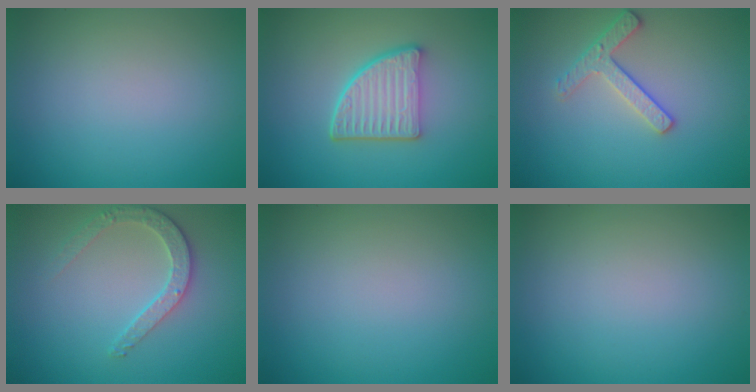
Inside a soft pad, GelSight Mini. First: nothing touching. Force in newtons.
{"total": 5.0, "press": 3.8, "slide": 3.3}
{"total": 2.4, "press": 2.3, "slide": 0.5}
{"total": 2.8, "press": 2.5, "slide": 1.2}
{"total": 0.0}
{"total": 0.0}